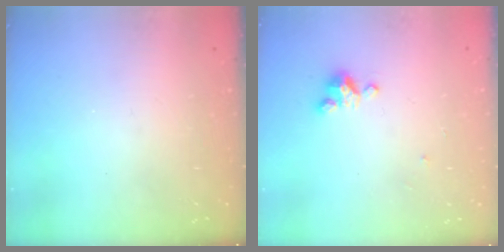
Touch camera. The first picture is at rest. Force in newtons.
{"total": 2.9, "press": 2.9, "slide": 0.3}